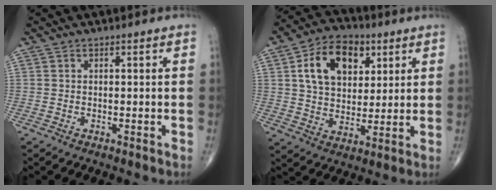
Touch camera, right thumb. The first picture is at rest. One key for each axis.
{"total": 14.5, "fx": 5.1, "fy": 9.7, "fz": 9.5, "tx": -0.129, "ty": -0.008, "tz": 0.087}